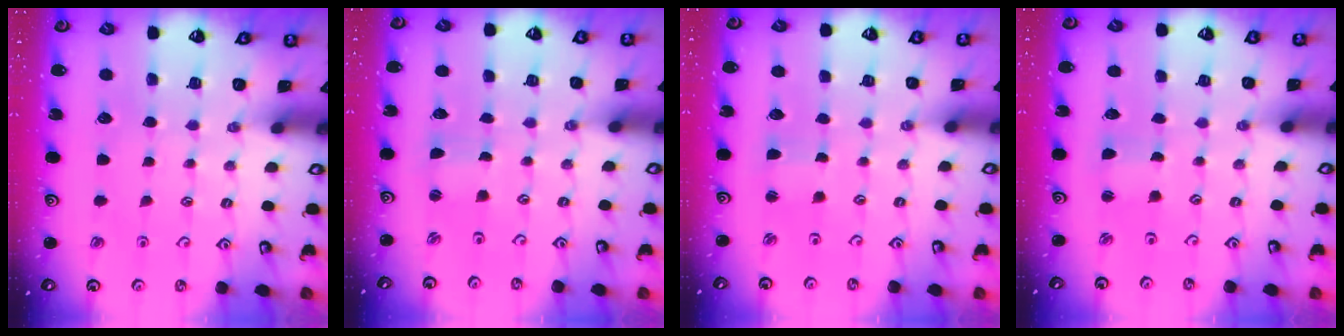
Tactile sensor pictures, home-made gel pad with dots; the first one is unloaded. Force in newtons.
{"total": 0.5, "press": 0.5, "slide": 0.1}
{"total": 1.9, "press": 1.9, "slide": 0.3}
{"total": 1.6, "press": 1.6, "slide": 0.3}